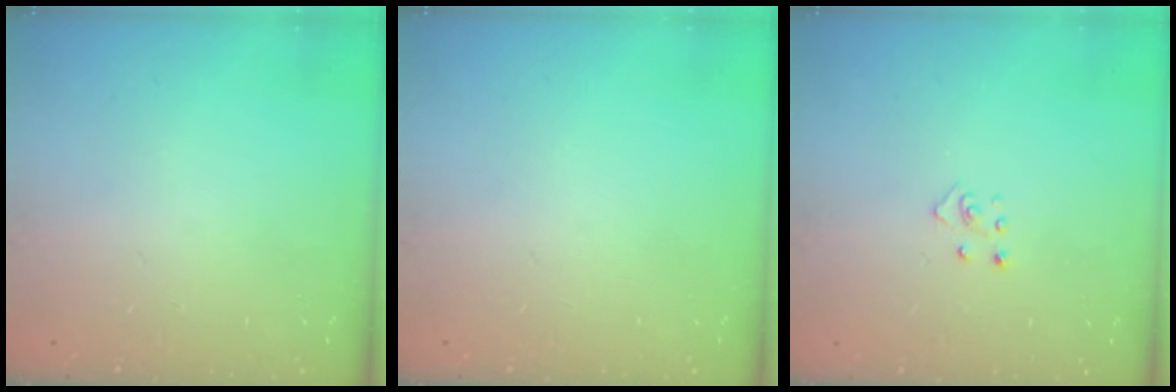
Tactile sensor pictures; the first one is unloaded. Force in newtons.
{"total": 0.0}
{"total": 2.8, "press": 2.8, "slide": 0.3}